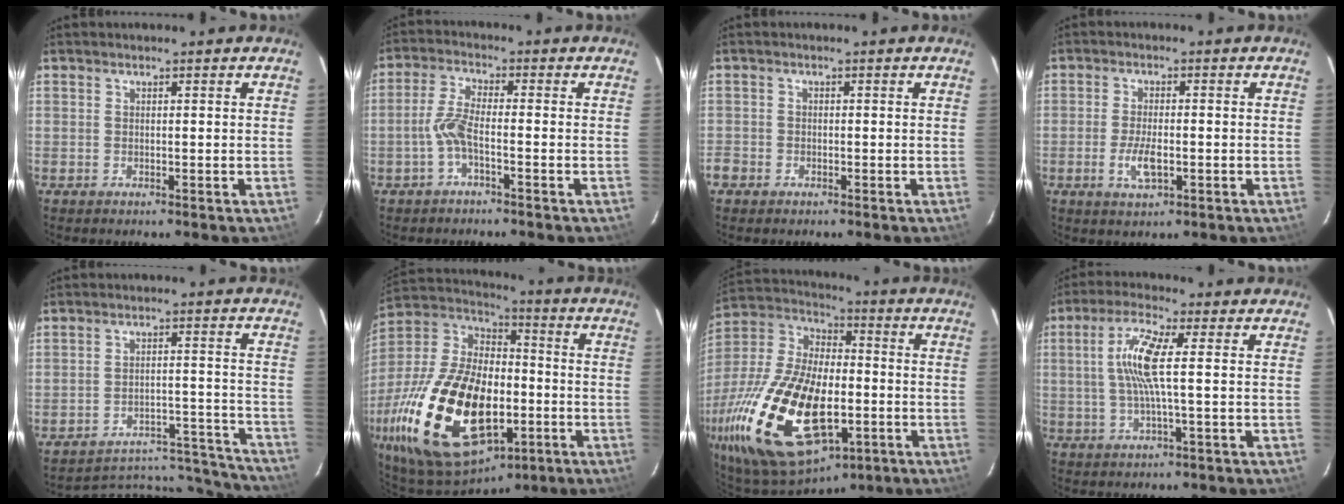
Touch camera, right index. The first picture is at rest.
{"total": 4.2, "force": [-1.8, 0.8, 3.8], "torque": [-0.090, 0.008, -0.039]}
{"total": 2.5, "force": [-1.5, 1.9, 0.4], "torque": [-0.013, 0.001, -0.029]}
{"total": 4.9, "force": [-1.4, 1.9, 4.3], "torque": [-0.094, -0.006, -0.026]}
{"total": 18.5, "force": [-17.9, 3.9, 2.9], "torque": [-0.040, 0.039, -0.226]}
{"total": 32.1, "force": [-10.7, 18.1, 24.2], "torque": [-0.510, -0.018, -0.166]}
{"total": 30.8, "force": [-10.8, 15.7, 24.2], "torque": [-0.514, -0.038, -0.175]}
{"total": 8.3, "force": [0.7, 0.8, 8.2], "torque": [-0.166, 0.009, 0.011]}